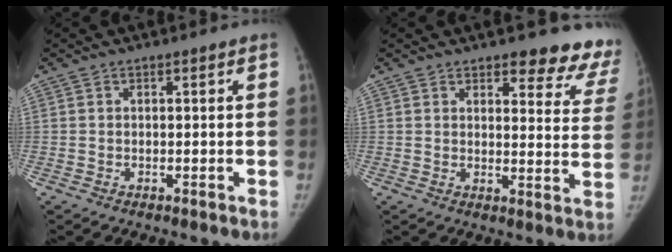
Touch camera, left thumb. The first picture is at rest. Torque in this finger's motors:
{"motor_torque": [-0.11, 0.28, 0.74, -0.38, 0.01]}